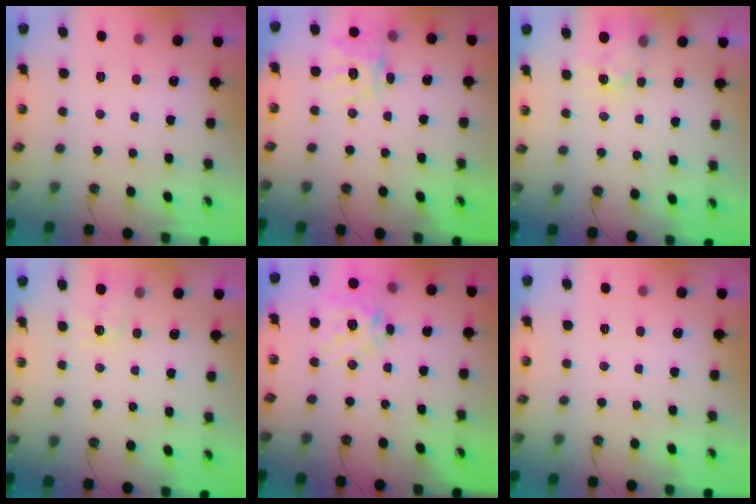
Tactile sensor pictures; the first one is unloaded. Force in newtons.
{"total": 12.8, "press": 12.8, "slide": 1.2}
{"total": 4.2, "press": 4.2, "slide": 0.5}
{"total": 2.9, "press": 2.9, "slide": 0.5}
{"total": 16.6, "press": 16.4, "slide": 2.6}
{"total": 0.0}